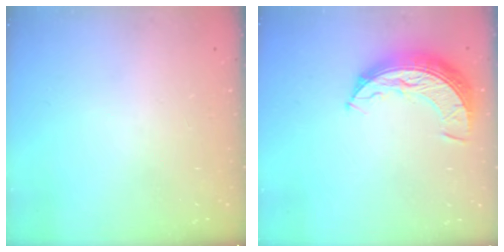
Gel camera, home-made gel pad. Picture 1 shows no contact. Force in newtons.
{"total": 10.5, "press": 10.5, "slide": 0.5}